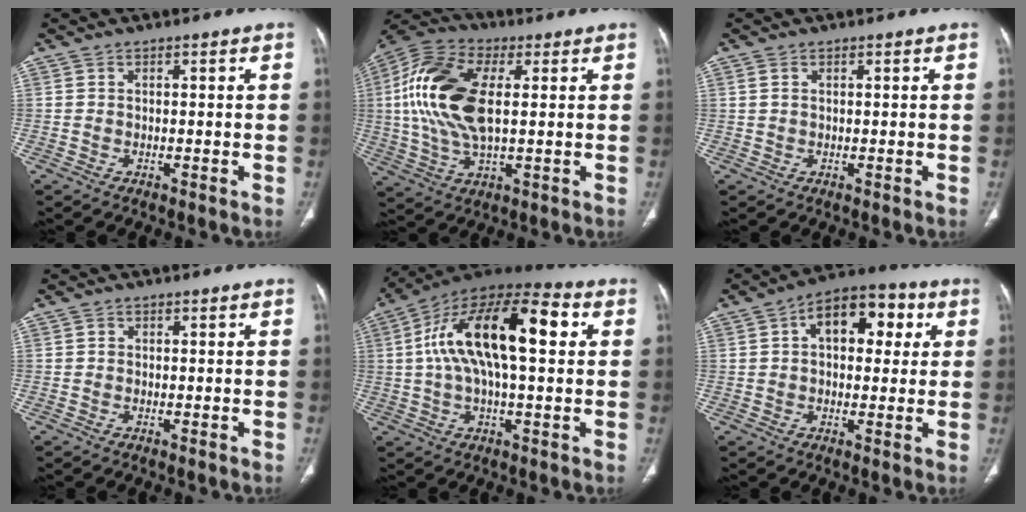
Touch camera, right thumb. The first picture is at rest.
{"total": 18.0, "force": [2.6, 9.0, 15.3], "torque": [-0.327, 0.010, 0.043]}
{"total": 1.0, "force": [0.4, 0.5, 0.7], "torque": [-0.022, 0.009, 0.011]}
{"total": 0.5, "force": [0.0, 0.5, 0.2], "torque": [0.000, 0.002, 0.000]}
{"total": 20.9, "force": [3.8, 8.7, 18.7], "torque": [-0.318, 0.036, 0.052]}
{"total": 12.1, "force": [3.3, 7.2, 9.2], "torque": [-0.100, 0.023, 0.041]}